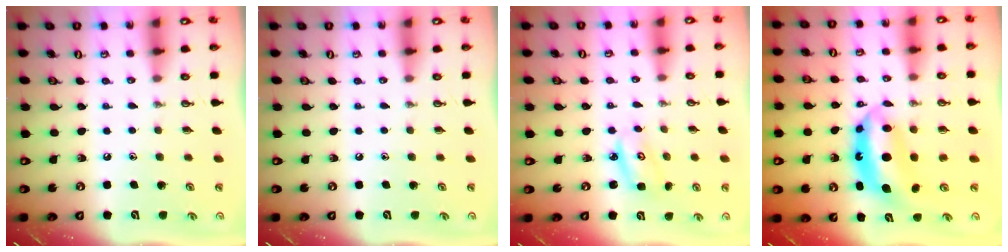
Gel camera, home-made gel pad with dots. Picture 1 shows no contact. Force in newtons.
{"total": 0.0}
{"total": 3.9, "press": 3.9, "slide": 0.2}
{"total": 8.1, "press": 8.1, "slide": 0.7}